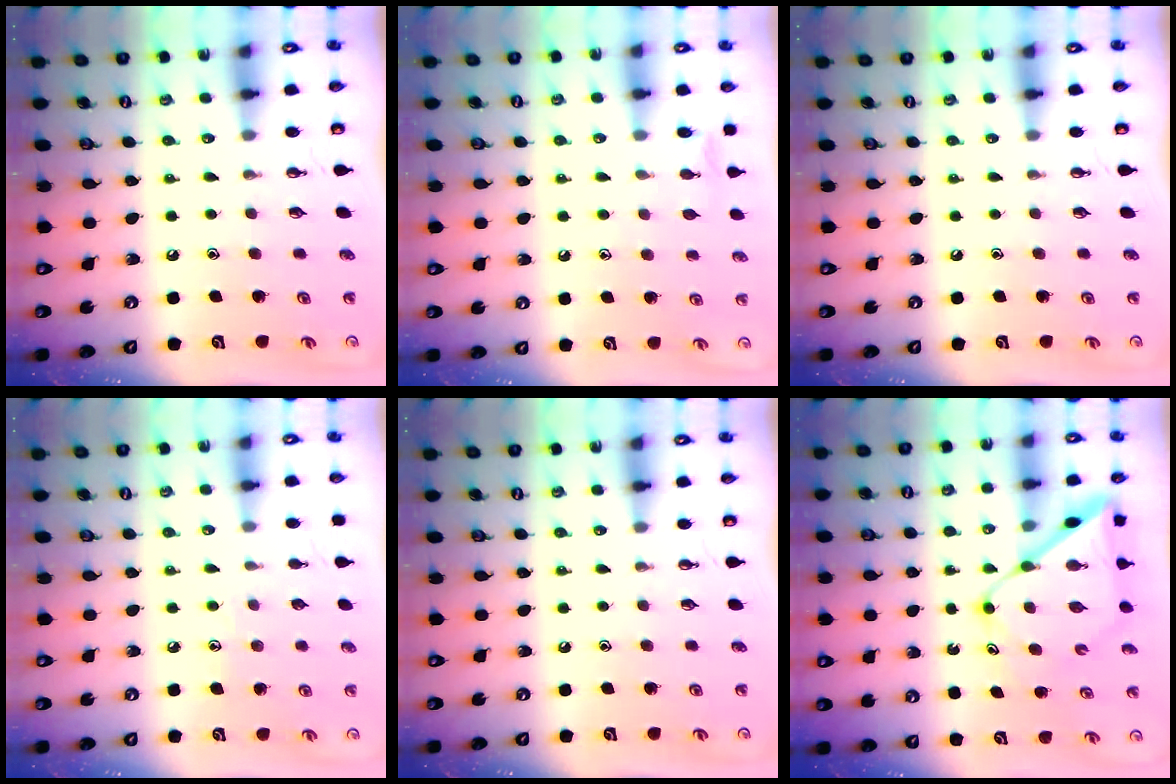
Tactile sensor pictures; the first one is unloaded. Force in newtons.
{"total": 6.5, "press": 6.5, "slide": 0.6}
{"total": 0.0}
{"total": 4.3, "press": 4.3, "slide": 0.4}
{"total": 0.0}
{"total": 13.5, "press": 13.4, "slide": 1.1}